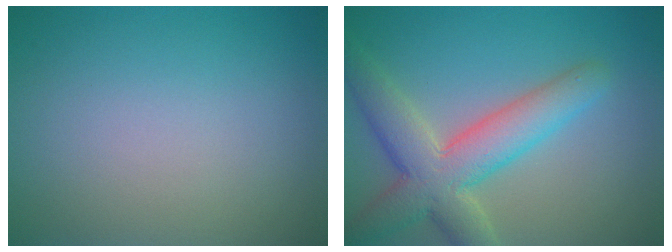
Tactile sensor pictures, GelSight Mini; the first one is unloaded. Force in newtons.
{"total": 7.0, "press": 7.0, "slide": 0.4}